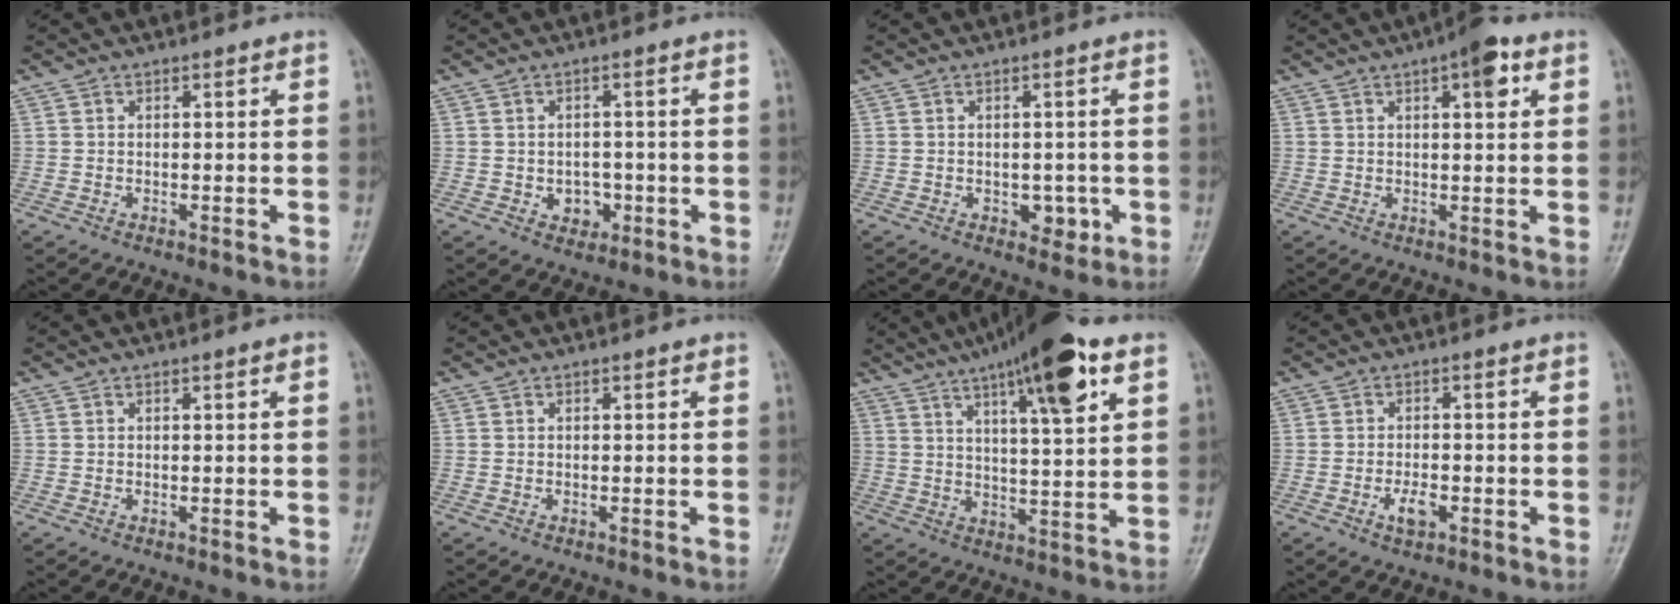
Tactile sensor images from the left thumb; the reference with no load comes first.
{"total": 4.0, "force": [-1.1, 3.2, 2.1], "torque": [-0.005, 0.007, -0.010]}
{"total": 3.8, "force": [-0.9, 2.6, 2.7], "torque": [-0.011, 0.002, -0.005]}
{"total": 6.2, "force": [2.7, 1.9, 5.2], "torque": [-0.063, 0.000, 0.033]}
{"total": 0.6, "force": [0.2, -0.1, 0.5], "torque": [-0.010, 0.001, 0.002]}
{"total": 0.0}
{"total": 17.3, "force": [9.2, 3.6, 14.1], "torque": [-0.209, -0.020, 0.143]}
{"total": 3.2, "force": [-1.3, 1.5, 2.5], "torque": [-0.044, 0.005, -0.022]}